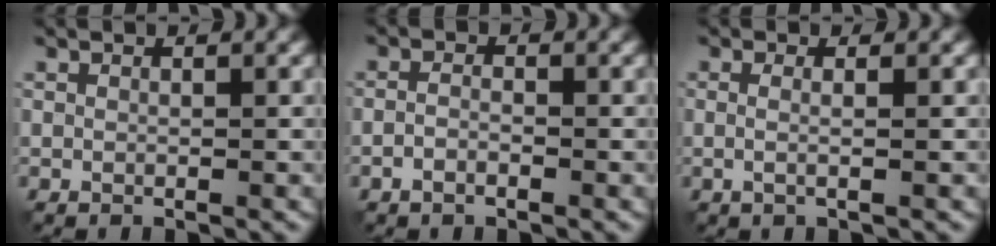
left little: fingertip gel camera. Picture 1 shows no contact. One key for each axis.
{"total": 1.3, "fx": -0.8, "fy": 0.5, "fz": 0.8, "tx": -0.016, "ty": 0.003, "tz": -0.019}
{"total": 1.7, "fx": 0.2, "fy": 0.7, "fz": 1.6, "tx": -0.018, "ty": -0.006, "tz": -0.011}